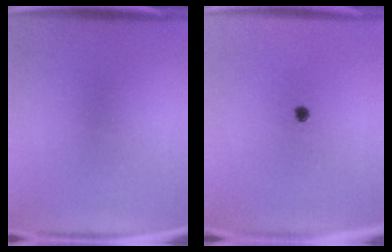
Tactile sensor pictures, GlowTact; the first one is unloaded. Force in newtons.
{"total": 1.2}